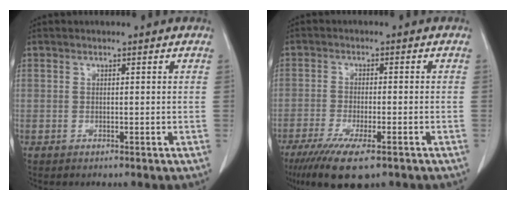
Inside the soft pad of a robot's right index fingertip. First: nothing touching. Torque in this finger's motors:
{"motor_torque": [0.94, -0.82, 0.47, 0.14]}